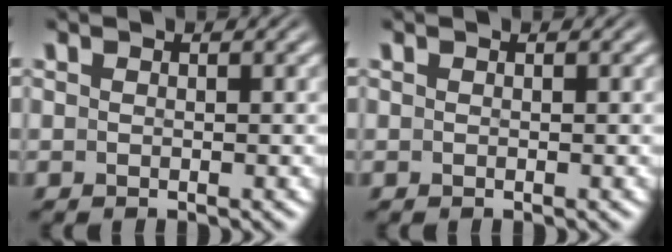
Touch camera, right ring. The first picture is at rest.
{"total": 0.0}